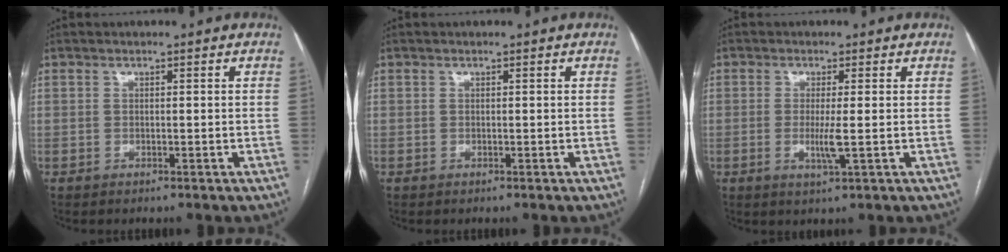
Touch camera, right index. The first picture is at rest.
{"total": 0.0}
{"total": 3.5, "force": [-0.5, -0.2, 3.4], "torque": [-0.071, -0.009, -0.008]}